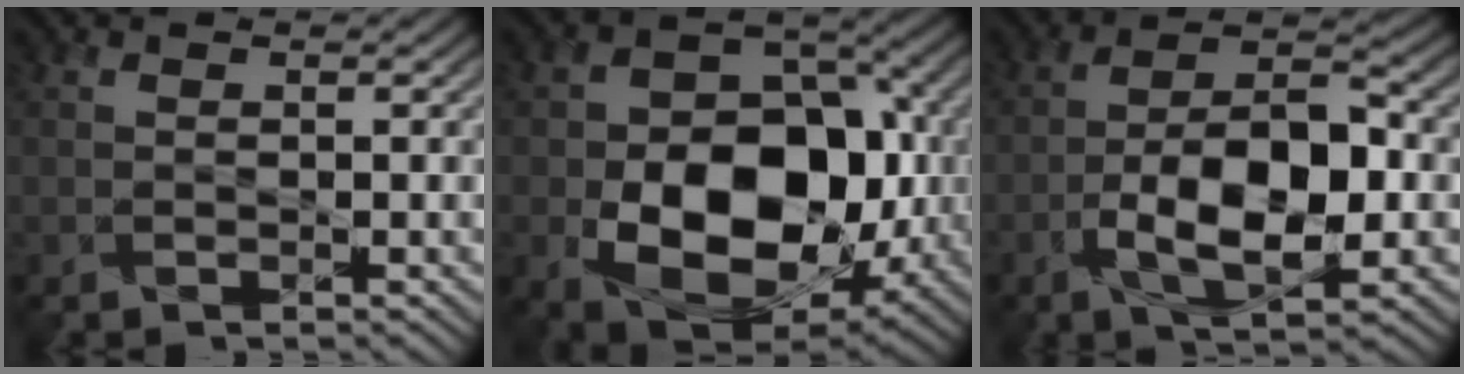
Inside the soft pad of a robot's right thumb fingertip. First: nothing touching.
{"total": 15.7, "force": [-3.5, 11.0, 10.7], "torque": [-0.161, -0.030, -0.062]}
{"total": 10.8, "force": [-3.3, 4.8, 9.0], "torque": [-0.156, 0.001, -0.058]}